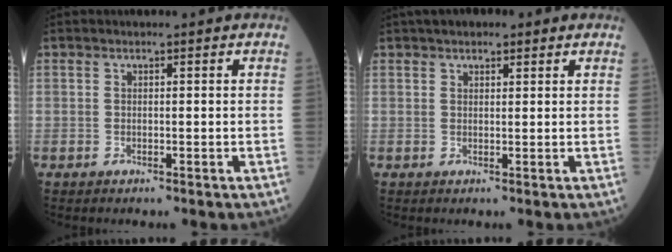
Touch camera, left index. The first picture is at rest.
{"total": 3.4, "force": [2.3, 1.5, 1.9], "torque": [-0.029, 0.020, 0.032]}